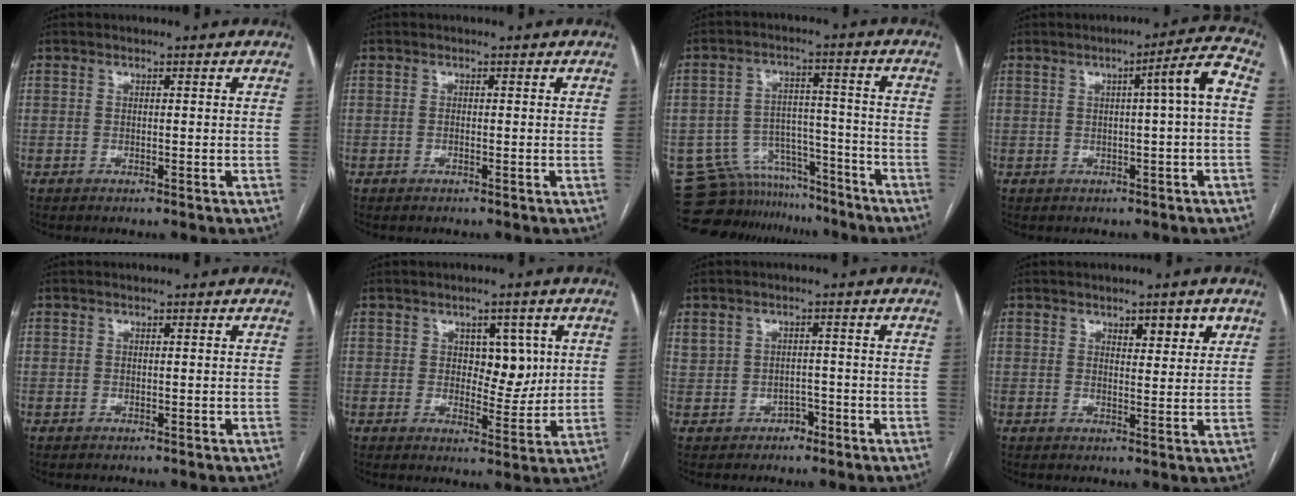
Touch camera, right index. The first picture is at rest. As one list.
[{"total": 0.0}, {"total": 13.6, "force": [-12.3, 5.7, 1.2], "torque": [-0.023, 0.043, -0.181]}, {"total": 5.7, "force": [0.5, -0.5, 5.6], "torque": [-0.076, 0.010, 0.007]}, {"total": 0.0}, {"total": 6.0, "force": [1.6, 3.3, 4.8], "torque": [-0.058, 0.005, 0.028]}, {"total": 2.9, "force": [-0.6, 2.6, 1.1], "torque": [-0.017, 0.021, 0.002]}, {"total": 4.3, "force": [2.6, 1.5, 3.1], "torque": [-0.041, -0.004, 0.037]}]